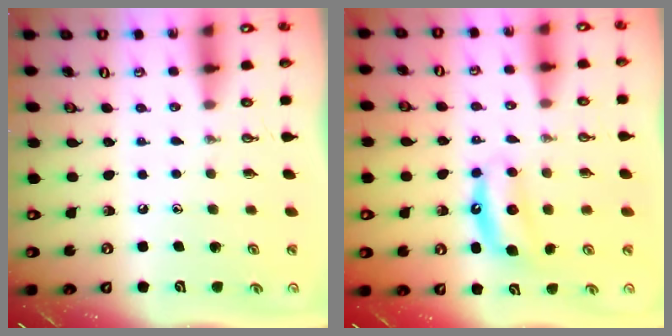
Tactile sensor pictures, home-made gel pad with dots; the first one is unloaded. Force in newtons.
{"total": 6.6, "press": 6.6, "slide": 0.5}